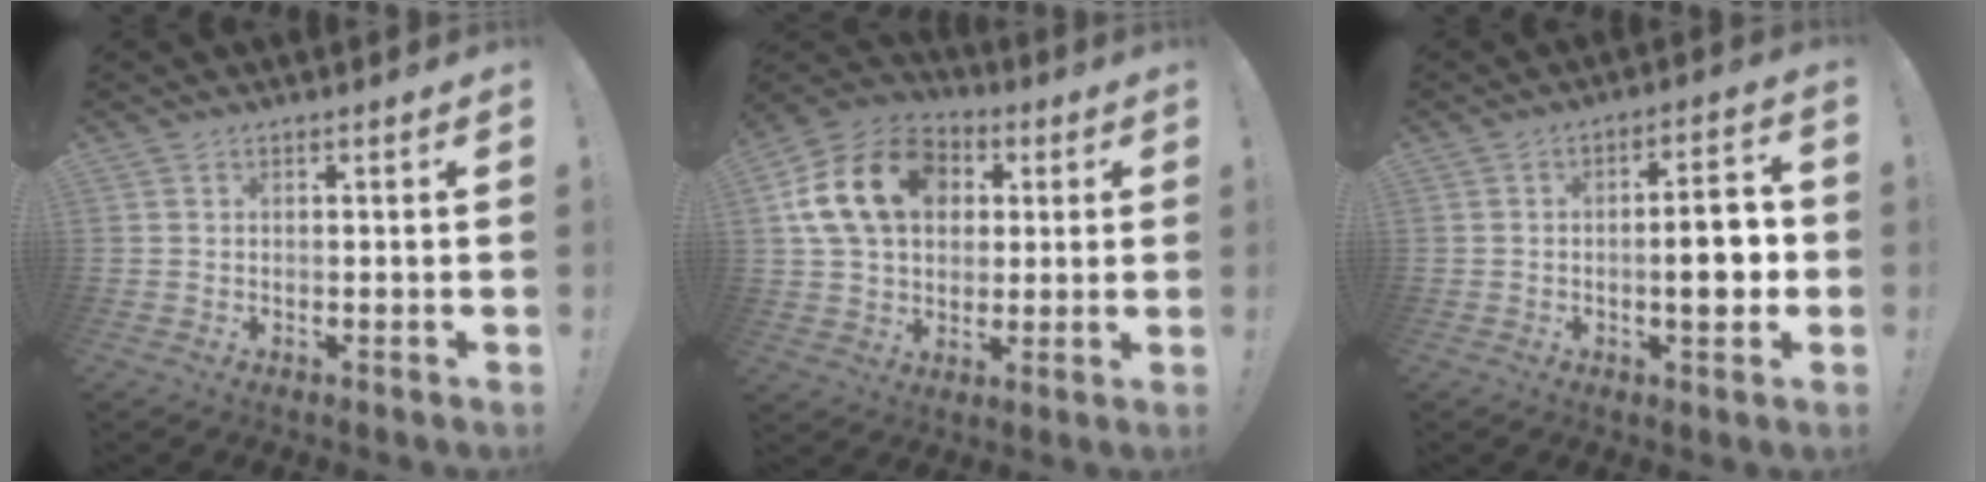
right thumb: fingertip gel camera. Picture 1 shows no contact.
{"total": 19.6, "force": [5.4, 14.4, 12.1], "torque": [-0.201, 0.004, 0.103]}
{"total": 9.3, "force": [-1.1, 2.8, 8.8], "torque": [-0.112, 0.000, -0.022]}